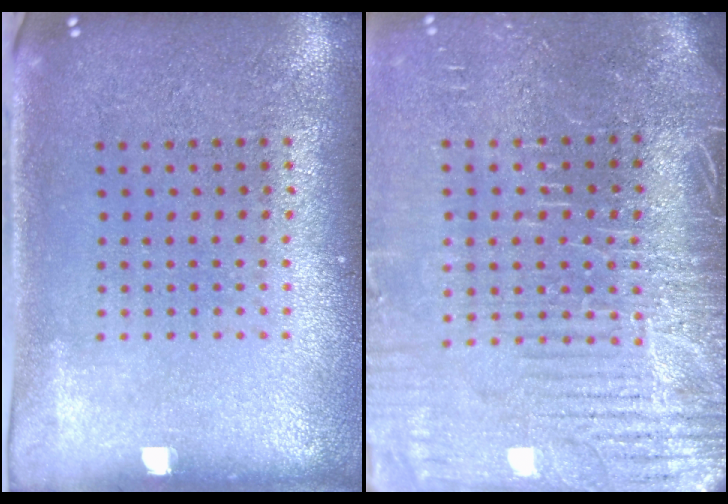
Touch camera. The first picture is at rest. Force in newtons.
{"total": 4.3, "press": 3.8, "slide": 2.1}